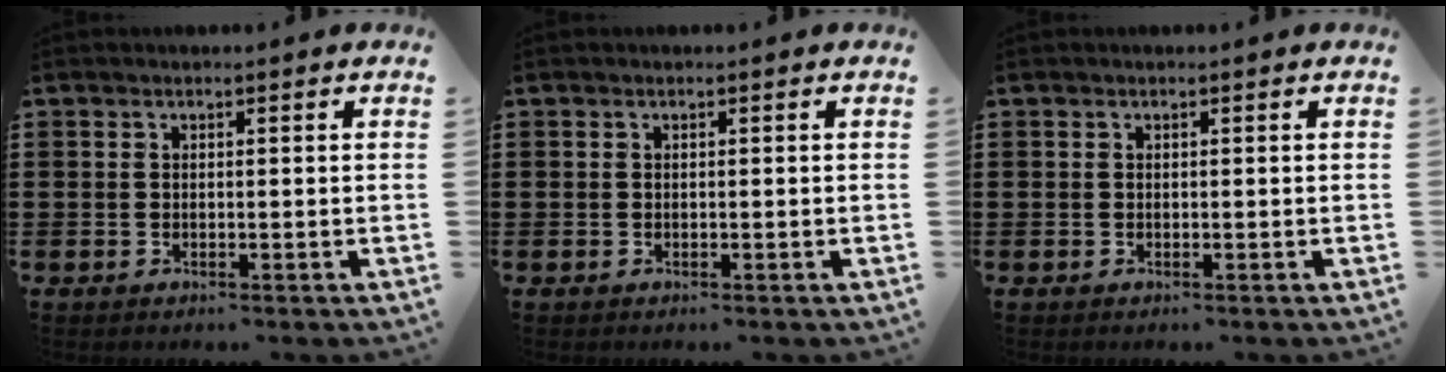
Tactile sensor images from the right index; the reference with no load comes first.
{"total": 0.0}
{"total": 0.0}